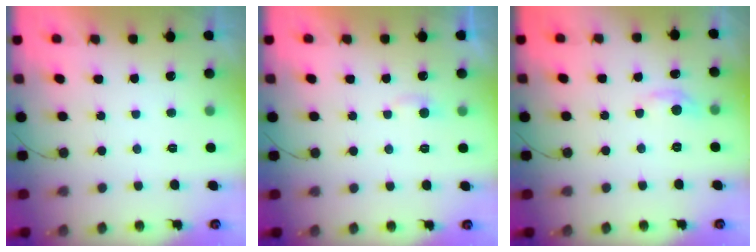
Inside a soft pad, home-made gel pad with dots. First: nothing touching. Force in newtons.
{"total": 3.8, "press": 3.7, "slide": 0.4}
{"total": 6.3, "press": 6.3, "slide": 0.9}